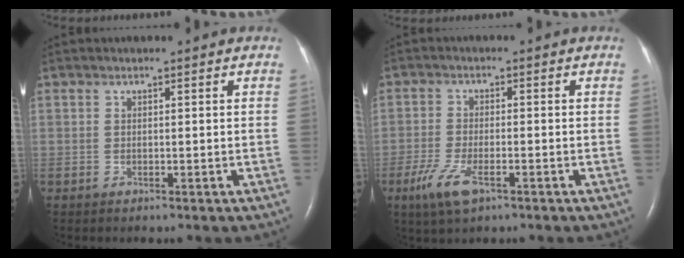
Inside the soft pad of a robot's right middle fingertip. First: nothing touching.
{"total": 5.7, "force": [-3.1, 1.6, 4.5], "torque": [-0.102, -0.012, -0.055]}